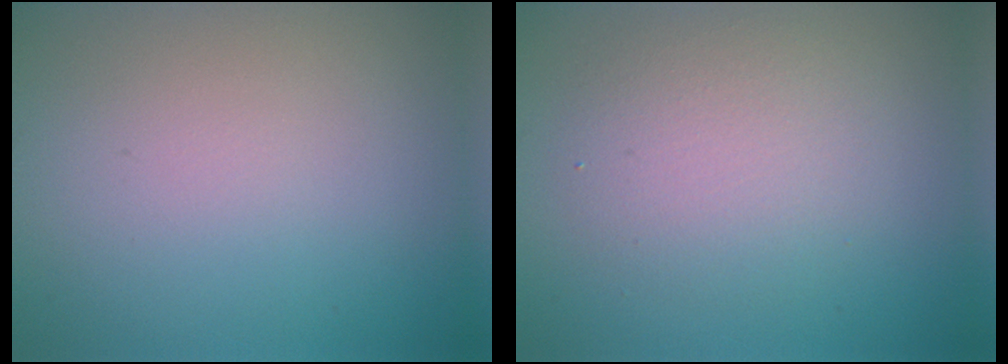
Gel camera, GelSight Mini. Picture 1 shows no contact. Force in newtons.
{"total": 3.8, "press": 3.7, "slide": 0.3}